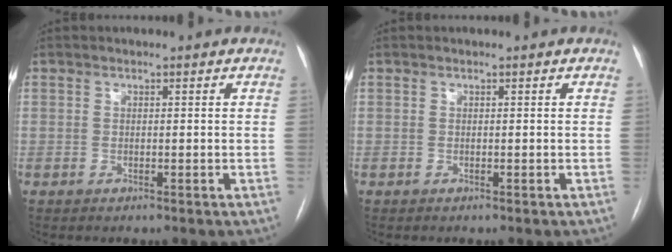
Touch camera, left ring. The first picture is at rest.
{"total": 0.0}